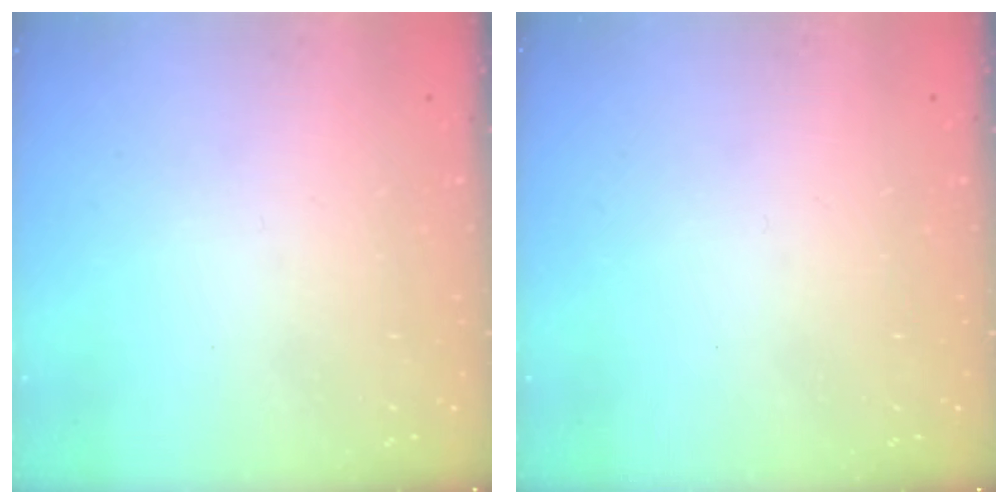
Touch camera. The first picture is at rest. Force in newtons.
{"total": 0.0}